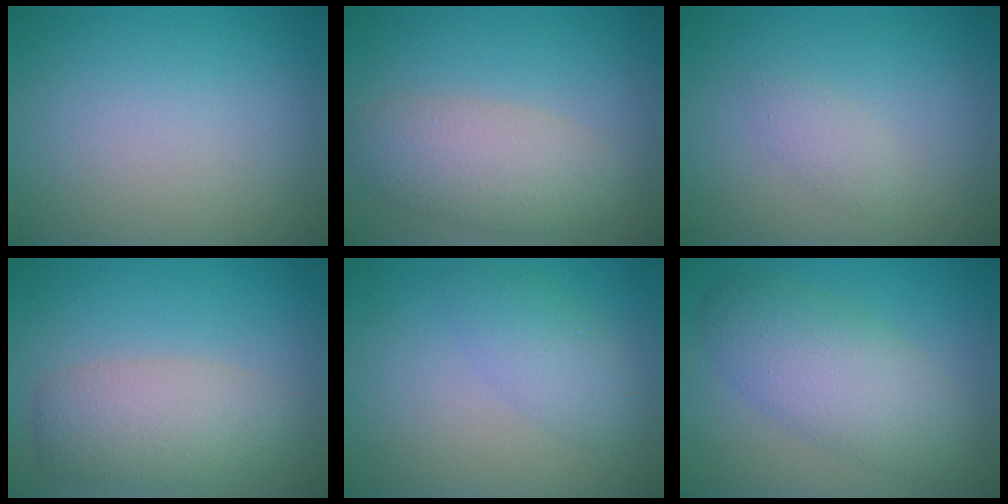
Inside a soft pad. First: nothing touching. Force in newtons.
{"total": 4.6, "press": 4.6, "slide": 0.3}
{"total": 1.2, "press": 1.2, "slide": 0.0}
{"total": 4.8, "press": 4.8, "slide": 0.2}
{"total": 2.8, "press": 2.8, "slide": 0.1}
{"total": 5.9, "press": 5.9, "slide": 0.1}